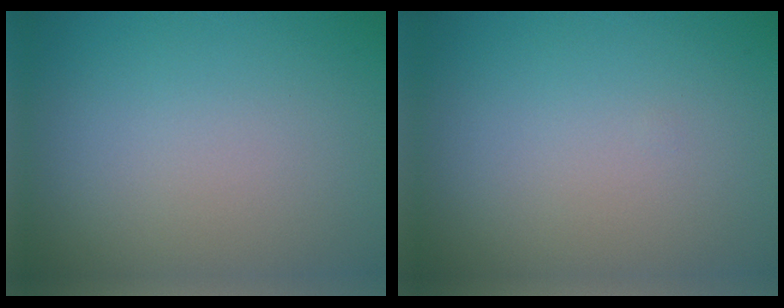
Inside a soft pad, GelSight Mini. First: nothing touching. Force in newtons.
{"total": 0.0}